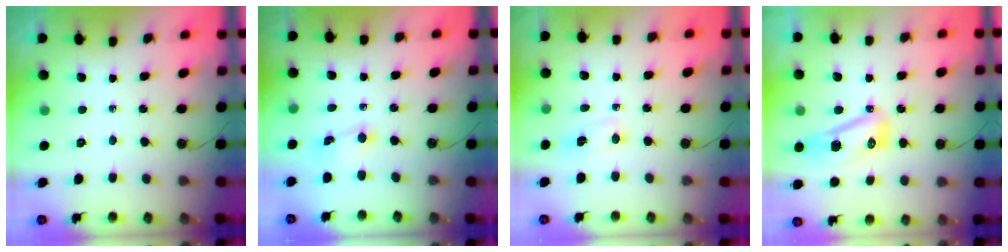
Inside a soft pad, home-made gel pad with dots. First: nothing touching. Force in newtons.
{"total": 1.5, "press": 1.5, "slide": 0.2}
{"total": 2.9, "press": 1.6, "slide": 2.4}
{"total": 9.4, "press": 9.4, "slide": 1.2}